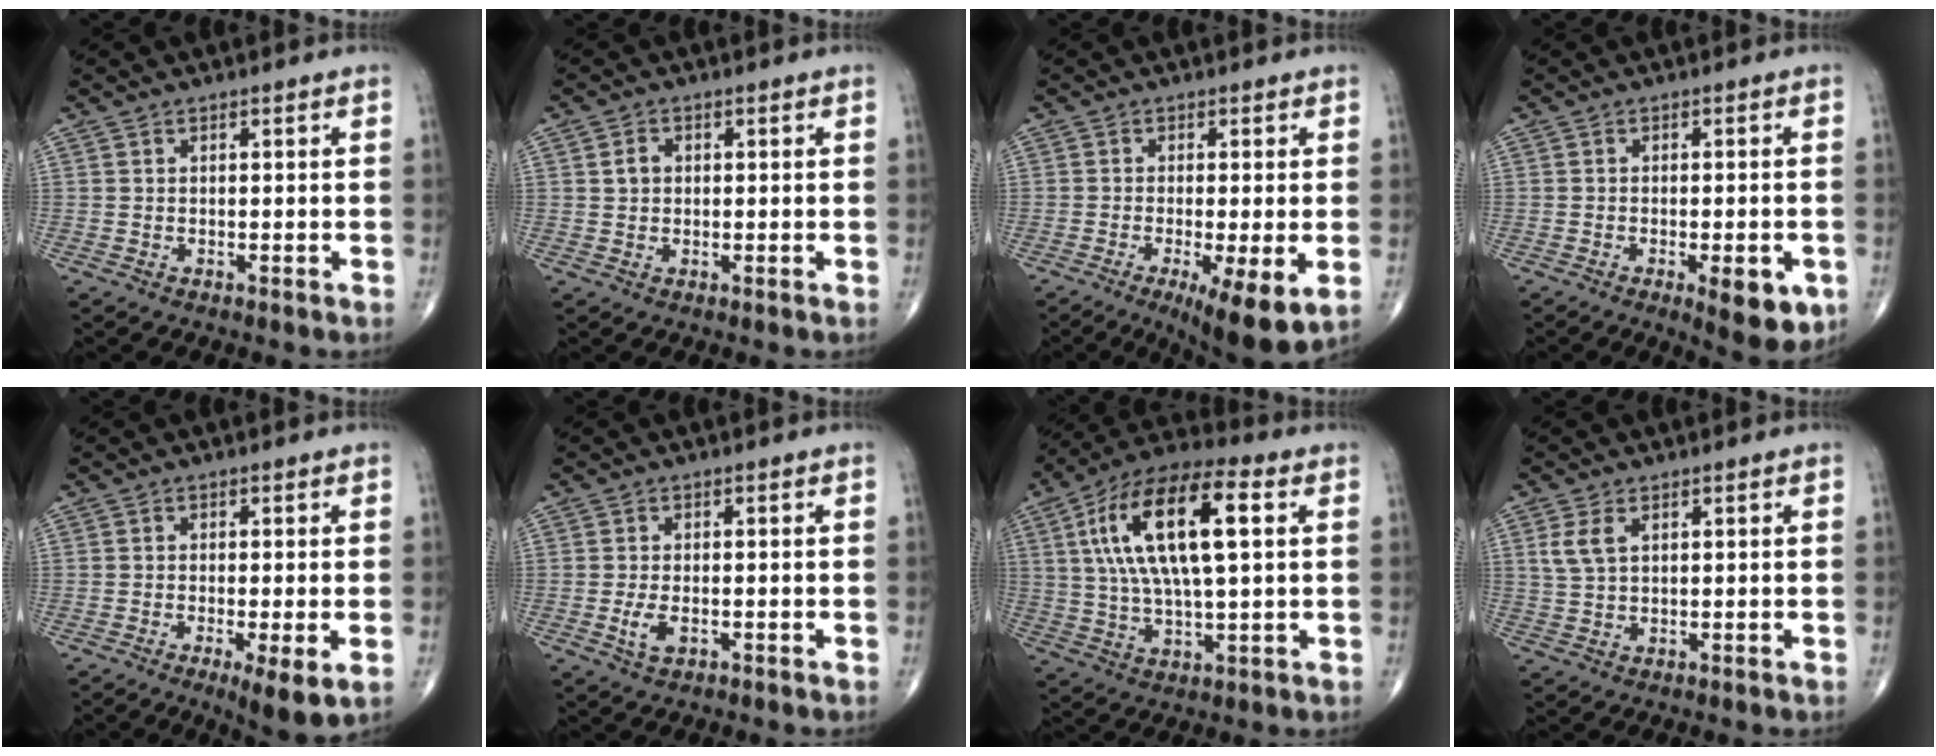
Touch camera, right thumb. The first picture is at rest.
{"total": 2.3, "force": [0.4, 1.8, 1.3], "torque": [-0.015, 0.004, 0.007]}
{"total": 10.1, "force": [-3.5, 2.4, 9.2], "torque": [-0.144, -0.021, -0.052]}
{"total": 8.4, "force": [-3.2, 2.9, 7.2], "torque": [-0.077, -0.003, -0.035]}
{"total": 6.0, "force": [-1.9, 1.2, 5.5], "torque": [-0.094, -0.018, -0.032]}
{"total": 3.1, "force": [-0.8, 1.6, 2.5], "torque": [-0.050, -0.002, -0.012]}
{"total": 20.2, "force": [4.9, 7.5, 18.1], "torque": [-0.335, 0.017, 0.078]}
{"total": 3.8, "force": [1.5, 2.1, 2.8], "torque": [-0.063, 0.003, 0.036]}